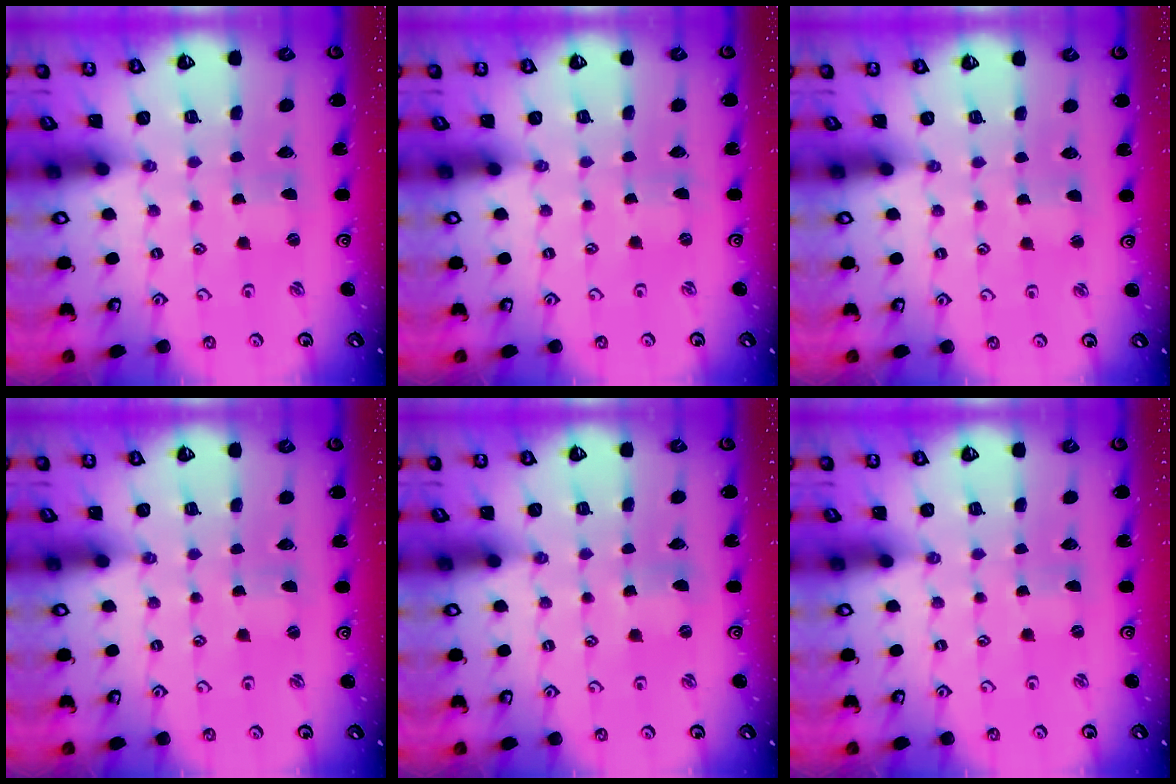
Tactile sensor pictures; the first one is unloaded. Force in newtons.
{"total": 0.0}
{"total": 1.9, "press": 1.9, "slide": 0.3}
{"total": 1.3, "press": 1.2, "slide": 0.3}
{"total": 2.0, "press": 2.0, "slide": 0.1}
{"total": 0.0}